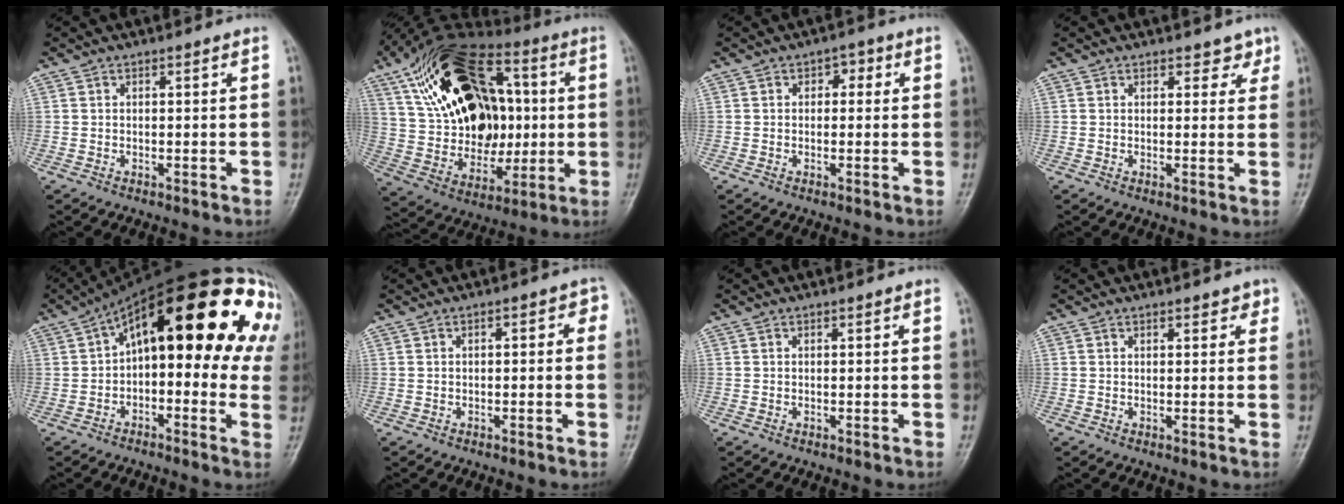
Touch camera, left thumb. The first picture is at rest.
{"total": 27.1, "force": [5.9, 17.4, 19.9], "torque": [-0.312, 0.011, 0.105]}
{"total": 2.6, "force": [0.6, 1.9, 1.8], "torque": [-0.001, 0.005, 0.000]}
{"total": 2.5, "force": [1.8, 1.6, 0.7], "torque": [0.016, -0.008, 0.018]}
{"total": 25.5, "force": [5.9, 11.9, 21.8], "torque": [-0.285, 0.063, 0.076]}
{"total": 2.7, "force": [0.2, 1.5, 2.2], "torque": [-0.013, 0.011, -0.005]}
{"total": 0.0}
{"total": 1.7, "force": [1.2, 1.0, 0.7], "torque": [0.007, -0.004, 0.010]}